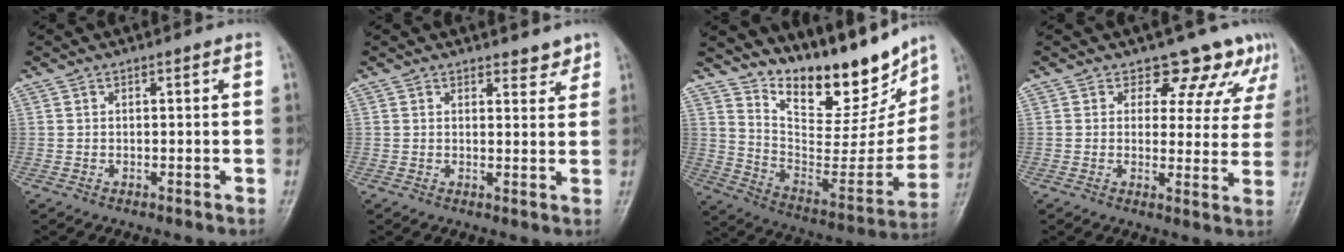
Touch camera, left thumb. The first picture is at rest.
{"total": 2.9, "force": [2.5, 1.3, 0.7], "torque": [0.011, -0.017, 0.031]}
{"total": 21.8, "force": [17.1, 7.9, 11.0], "torque": [-0.123, -0.103, 0.277]}
{"total": 9.7, "force": [7.8, 5.4, 1.7], "torque": [0.033, -0.038, 0.069]}